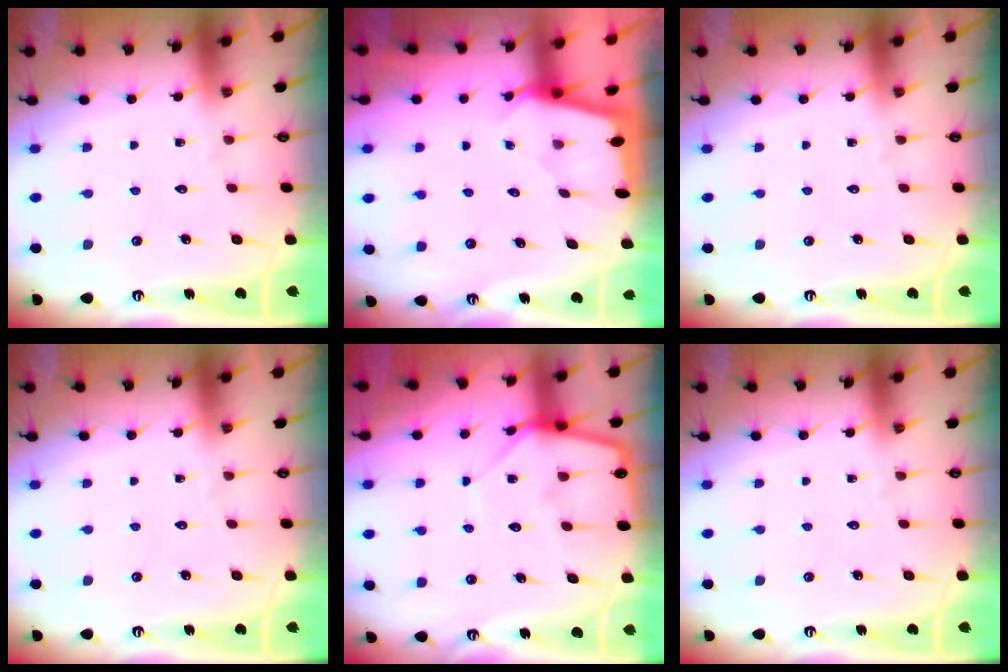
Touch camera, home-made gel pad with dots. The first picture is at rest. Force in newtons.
{"total": 1.9, "press": 1.9, "slide": 0.1}
{"total": 0.0}
{"total": 0.0}
{"total": 7.8, "press": 7.7, "slide": 0.8}
{"total": 0.0}